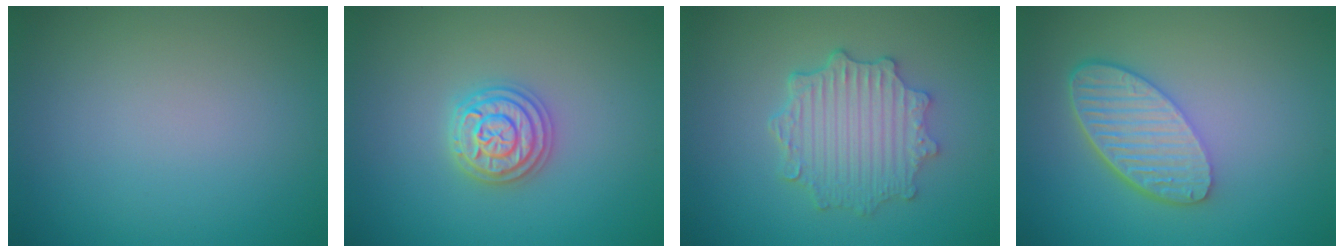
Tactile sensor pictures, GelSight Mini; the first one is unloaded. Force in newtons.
{"total": 3.7, "press": 3.7, "slide": 0.6}
{"total": 4.7, "press": 3.8, "slide": 2.7}
{"total": 5.7, "press": 4.4, "slide": 3.7}